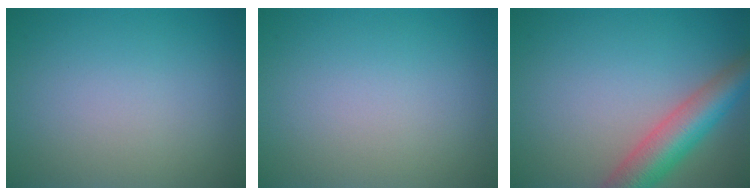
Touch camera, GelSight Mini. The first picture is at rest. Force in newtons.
{"total": 0.0}
{"total": 6.2, "press": 6.2, "slide": 0.3}